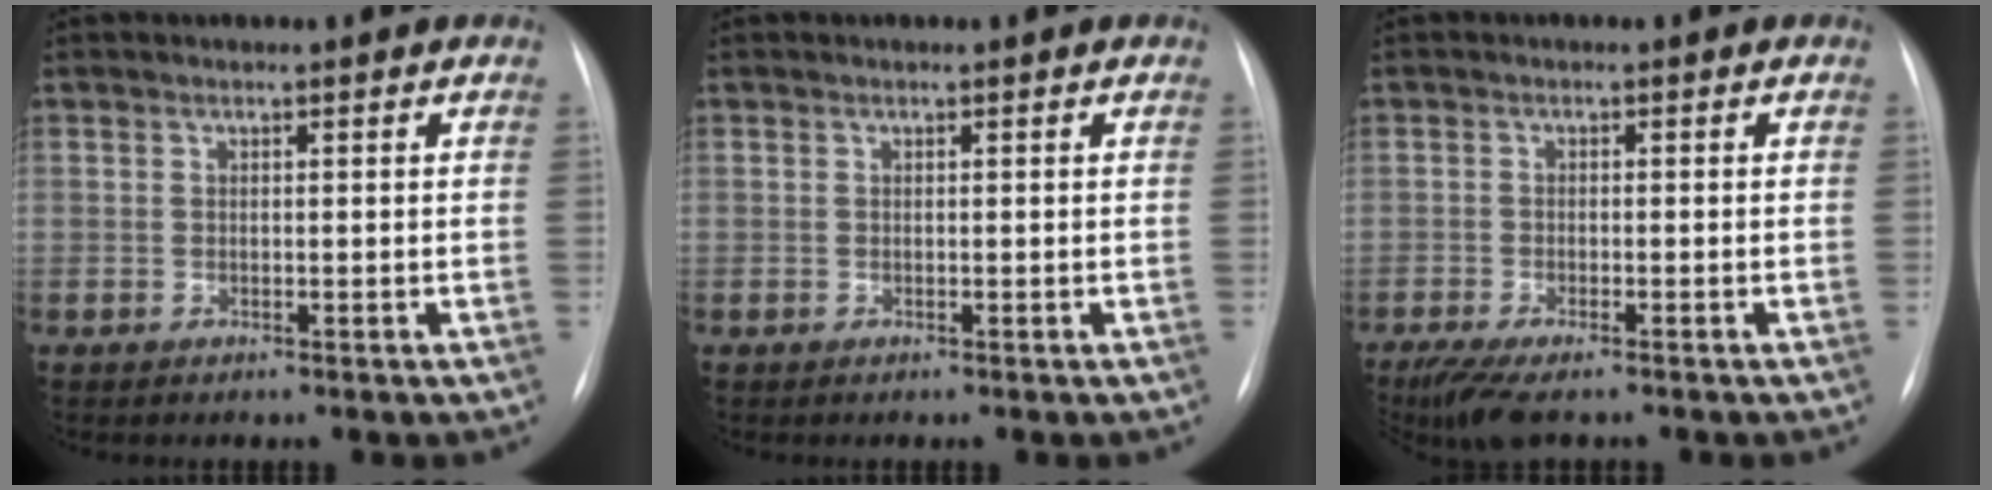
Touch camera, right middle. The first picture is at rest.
{"total": 0.0}
{"total": 6.2, "force": [-4.7, 1.2, 3.9], "torque": [-0.071, -0.017, -0.078]}